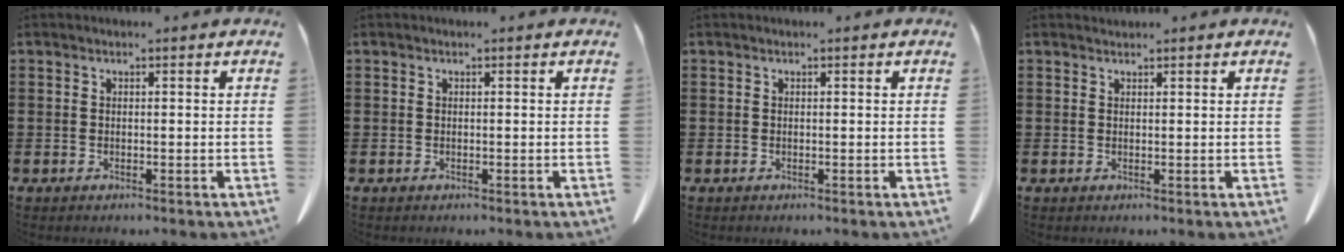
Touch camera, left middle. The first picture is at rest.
{"total": 0.0}
{"total": 0.0}
{"total": 0.6, "force": [0.5, 0.1, 0.1], "torque": [-0.005, 0.000, 0.011]}